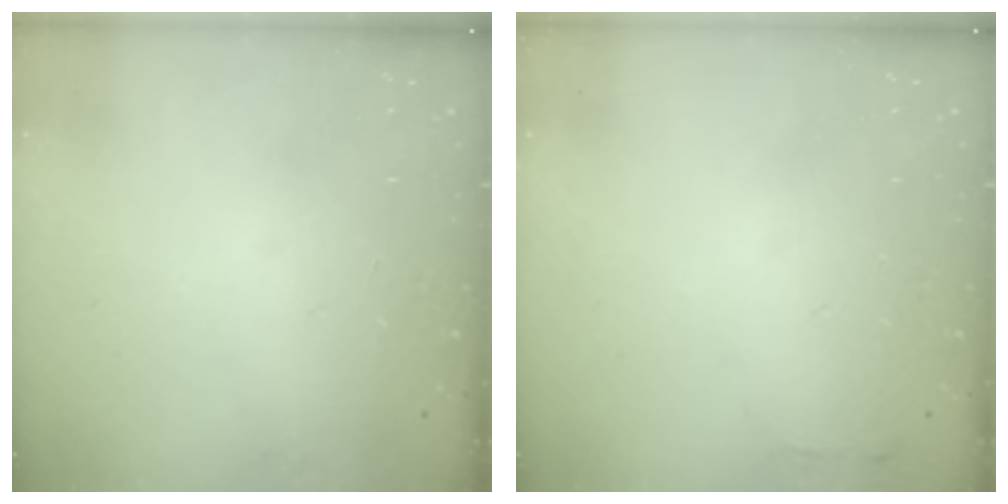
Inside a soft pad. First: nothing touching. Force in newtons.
{"total": 2.1, "press": 2.0, "slide": 0.5}